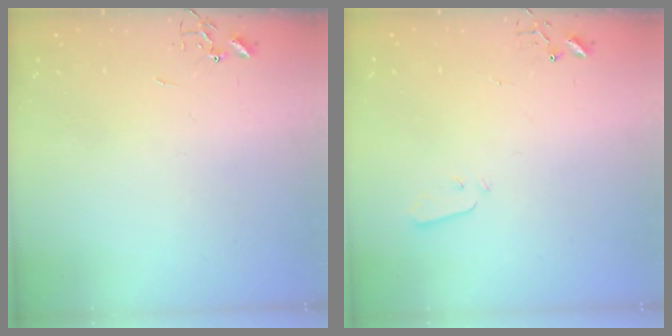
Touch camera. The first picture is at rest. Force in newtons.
{"total": 3.0, "press": 3.0, "slide": 0.3}